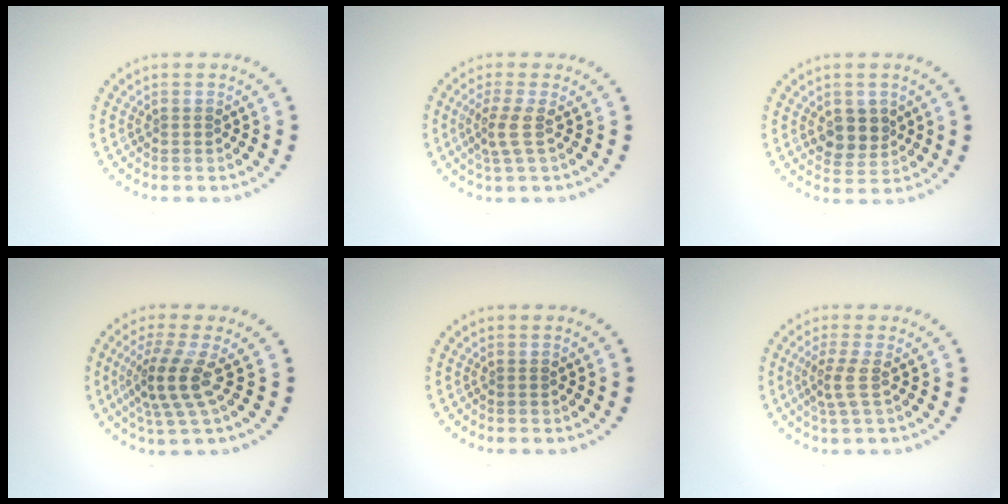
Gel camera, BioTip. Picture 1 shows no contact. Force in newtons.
{"total": 2.3, "press": 1.7, "slide": 1.5}
{"total": 2.9, "press": 2.7, "slide": 0.9}
{"total": 4.1, "press": 2.9, "slide": 2.9}
{"total": 0.0}
{"total": 2.2, "press": 1.6, "slide": 1.5}